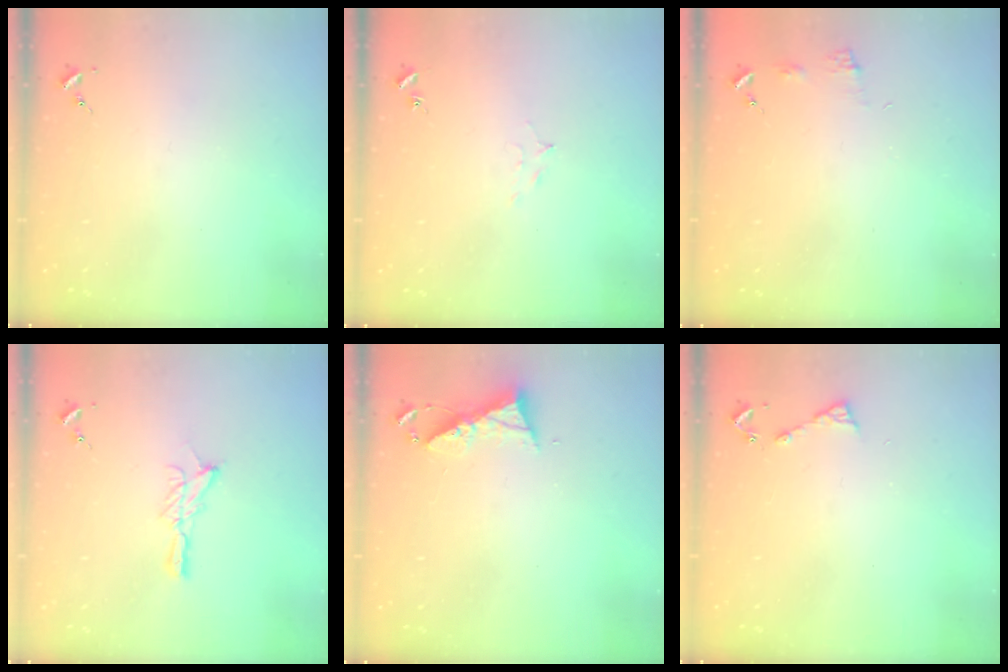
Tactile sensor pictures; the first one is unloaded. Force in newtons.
{"total": 5.3, "press": 5.1, "slide": 1.0}
{"total": 5.1, "press": 5.0, "slide": 0.7}
{"total": 7.6, "press": 7.6, "slide": 0.1}
{"total": 7.4, "press": 7.4, "slide": 0.4}
{"total": 5.6, "press": 5.6, "slide": 0.7}